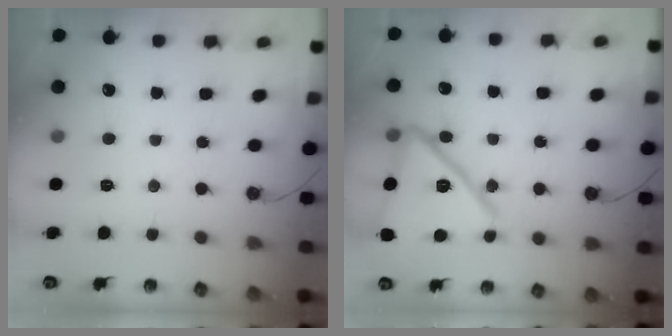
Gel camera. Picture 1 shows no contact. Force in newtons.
{"total": 20.0, "press": 19.9, "slide": 1.4}